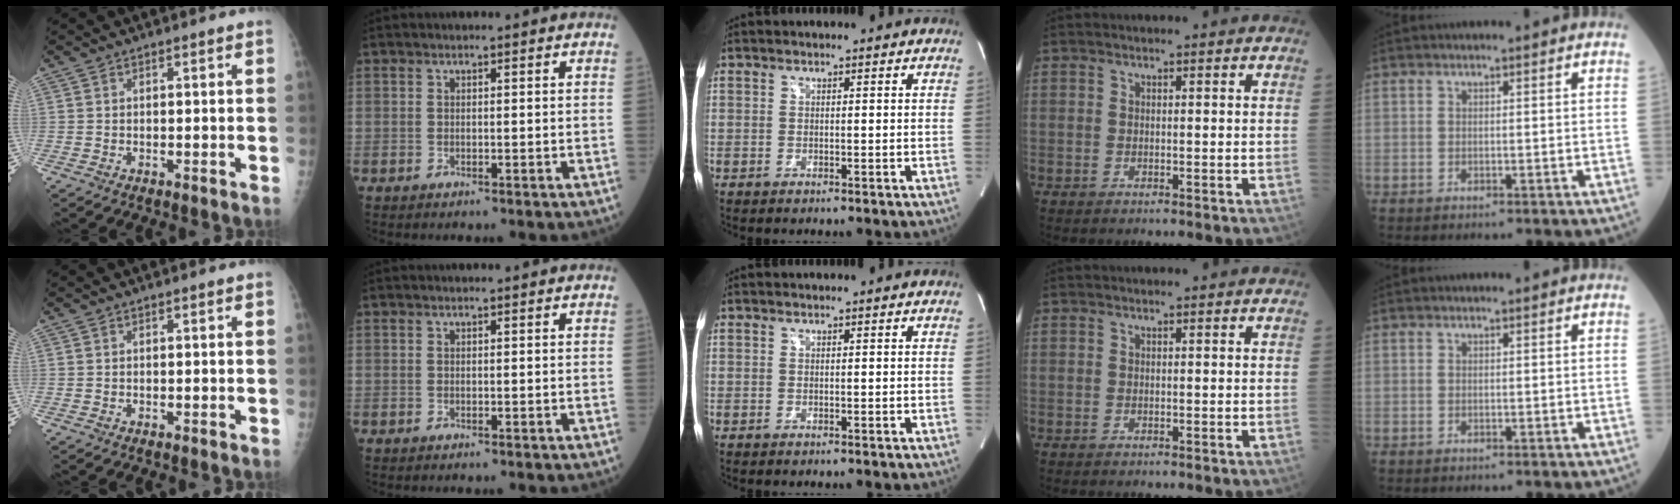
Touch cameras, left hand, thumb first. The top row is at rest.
{}